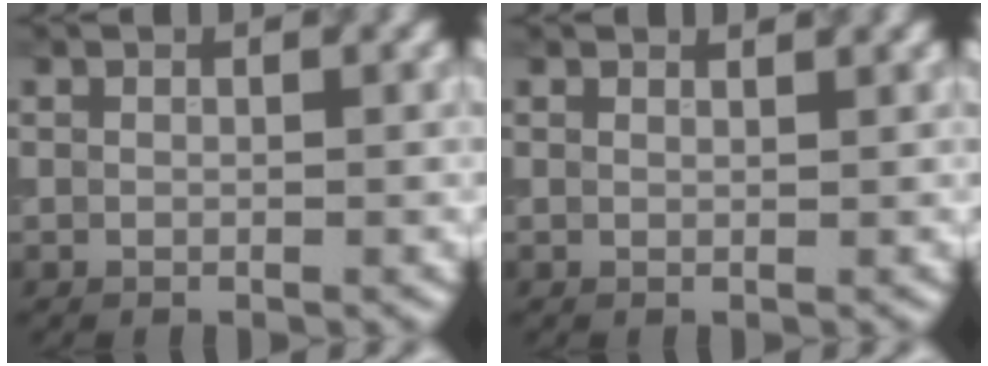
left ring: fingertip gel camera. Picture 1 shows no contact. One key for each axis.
{"total": 1.5, "fx": 1.4, "fy": 0.2, "fz": 0.3, "tx": -0.008, "ty": -0.002, "tz": 0.012}